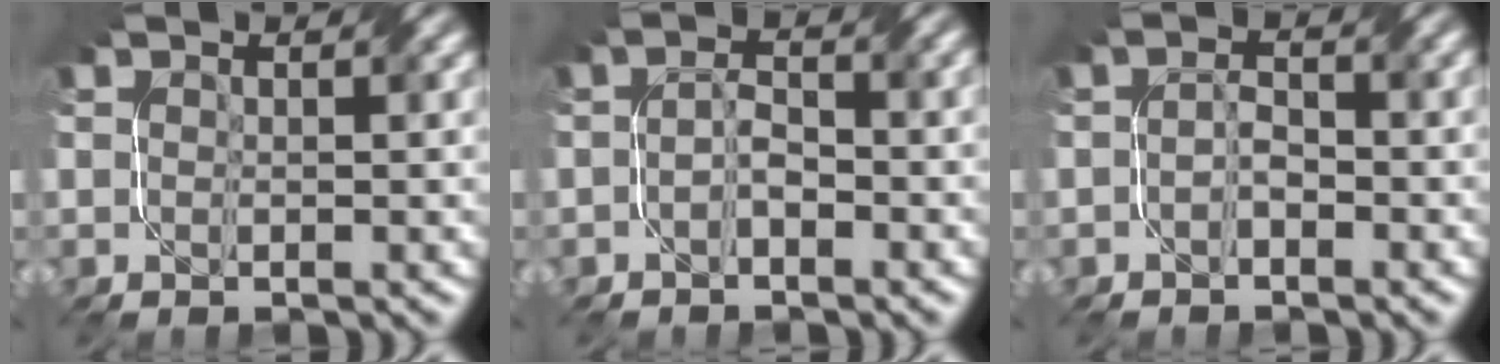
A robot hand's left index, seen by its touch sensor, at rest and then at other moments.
{"total": 2.0, "force": [-1.1, 0.8, 1.5], "torque": [-0.028, 0.004, -0.022]}
{"total": 1.7, "force": [-1.0, 0.7, 1.1], "torque": [-0.021, 0.003, -0.019]}